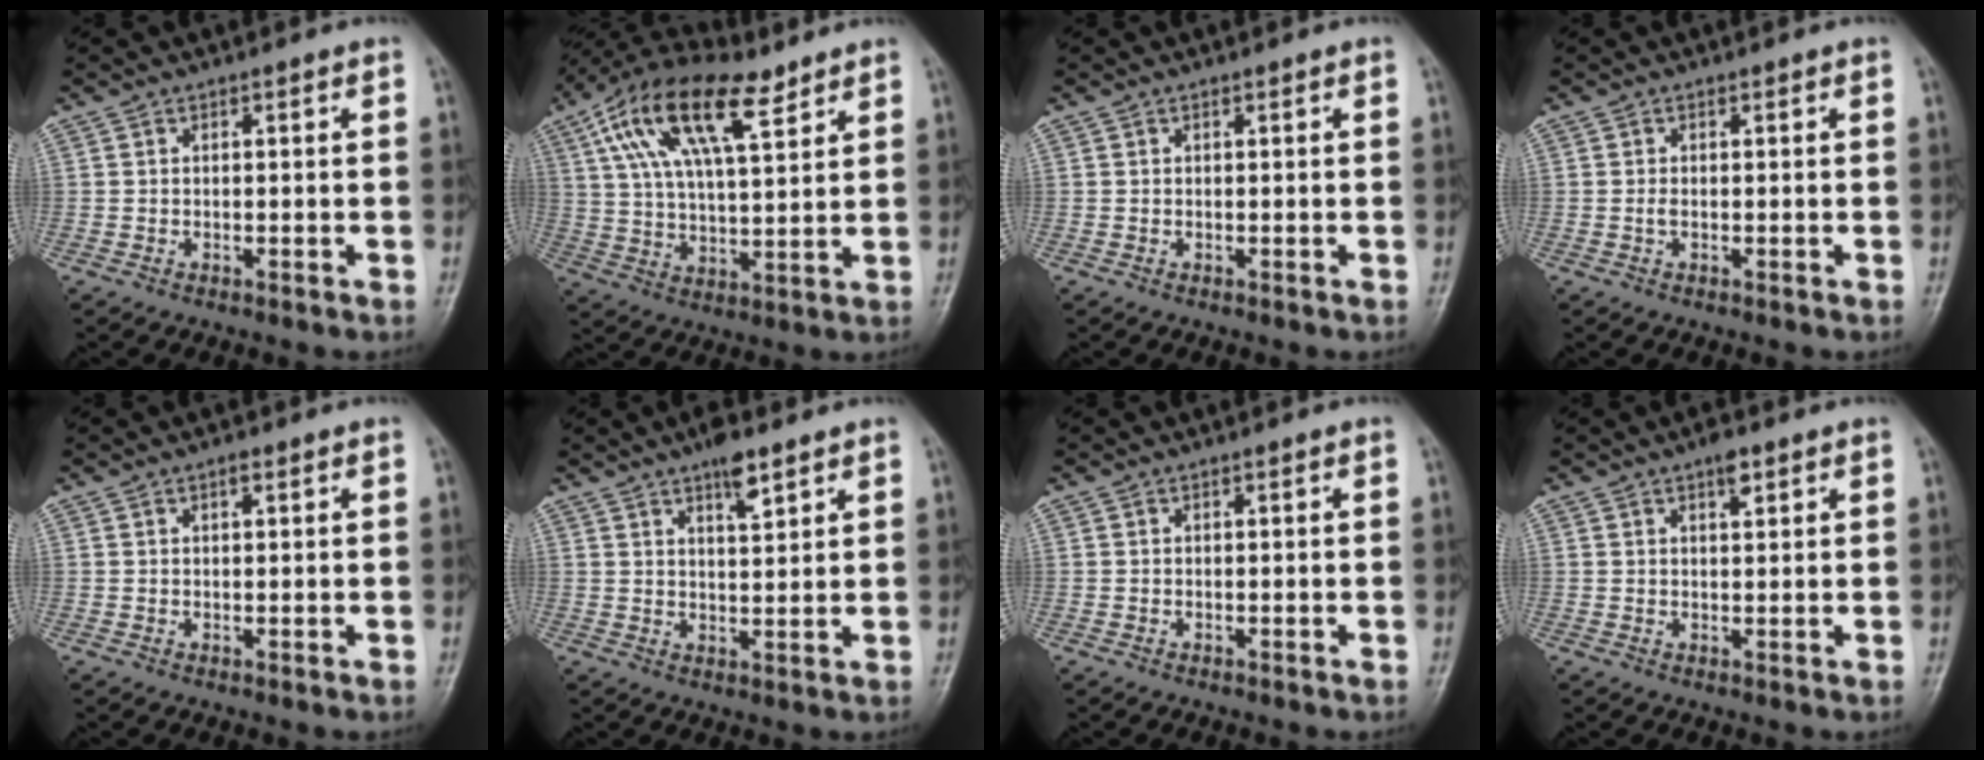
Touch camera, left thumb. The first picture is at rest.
{"total": 17.8, "force": [9.1, 7.3, 13.5], "torque": [-0.234, -0.002, 0.164]}
{"total": 0.0}
{"total": 0.6, "force": [-0.1, 0.3, 0.5], "torque": [-0.014, -0.002, -0.002]}
{"total": 1.2, "force": [0.6, 0.6, 0.8], "torque": [-0.010, 0.000, 0.008]}
{"total": 5.4, "force": [3.6, 1.7, 3.8], "torque": [-0.051, -0.017, 0.057]}
{"total": 0.0}
{"total": 2.8, "force": [1.7, 1.1, 2.0], "torque": [-0.024, -0.005, 0.025]}